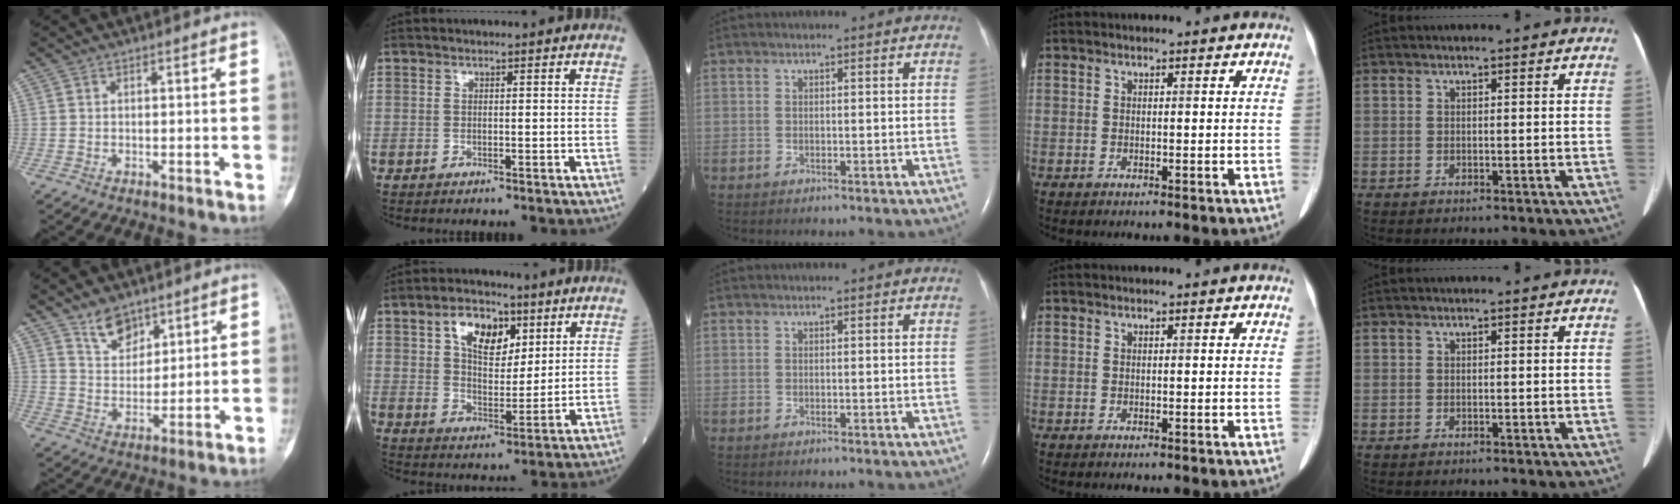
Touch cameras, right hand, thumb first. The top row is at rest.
{"thumb": {"total": 6.8, "force": [5.0, 3.9, 2.6], "torque": [-0.019, -0.040, 0.097]}, "index": {"total": 9.1, "force": [4.3, 5.0, 6.3], "torque": [-0.110, 0.016, 0.077]}}